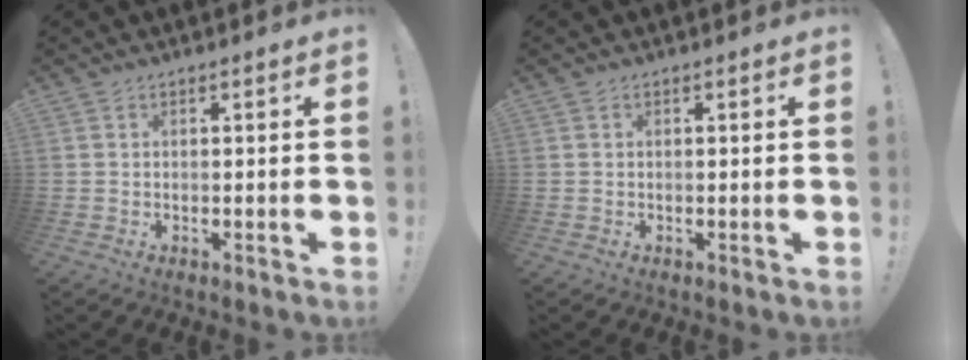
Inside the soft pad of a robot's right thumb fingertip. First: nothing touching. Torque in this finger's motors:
{"motor_torque": [-0.04, 0.04, 0.40, -0.39, 0.05]}